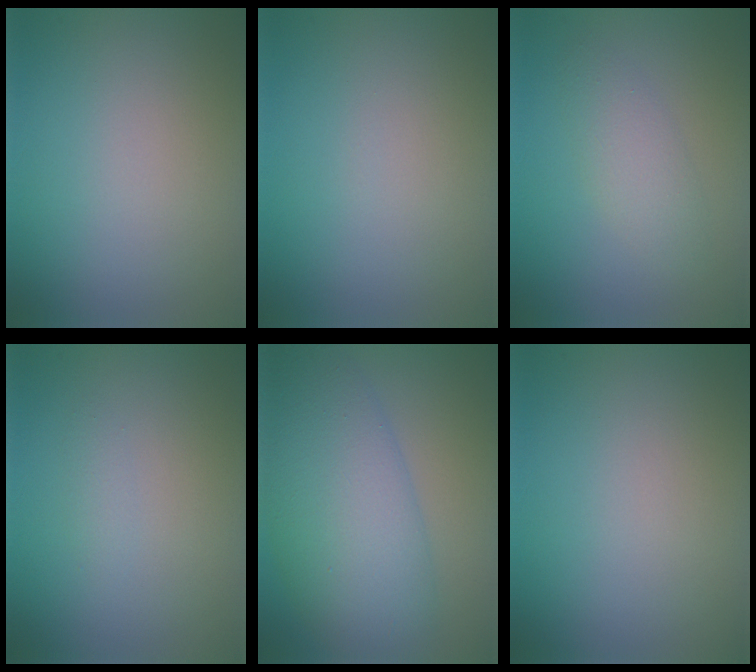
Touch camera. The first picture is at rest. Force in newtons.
{"total": 0.0}
{"total": 2.4, "press": 2.4, "slide": 0.0}
{"total": 0.6, "press": 0.6, "slide": 0.0}
{"total": 9.6, "press": 9.6, "slide": 0.3}
{"total": 0.0}